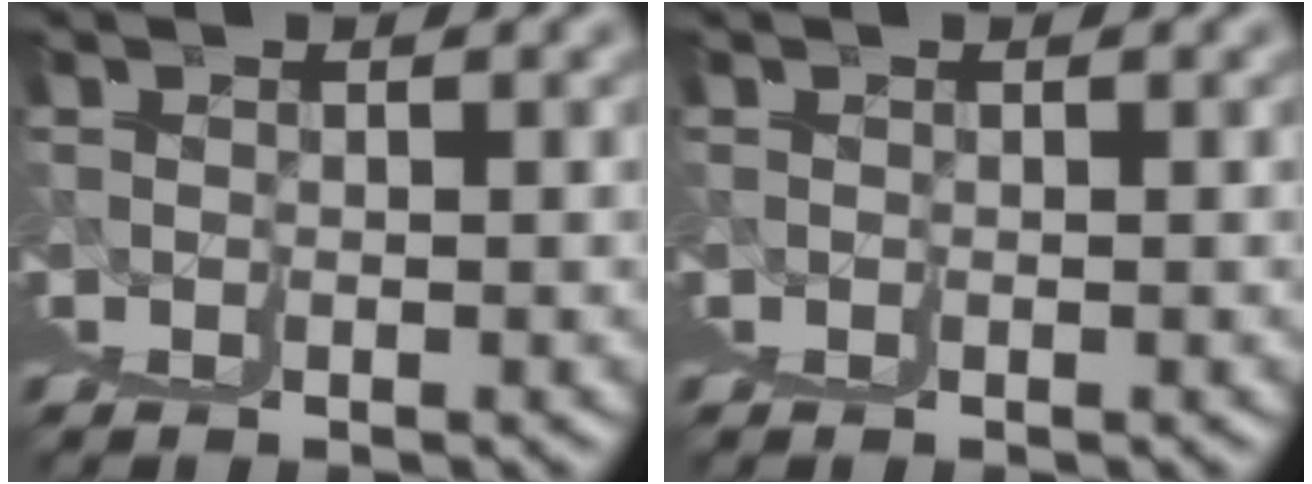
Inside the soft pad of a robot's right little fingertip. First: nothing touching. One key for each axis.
{"total": 0.0}